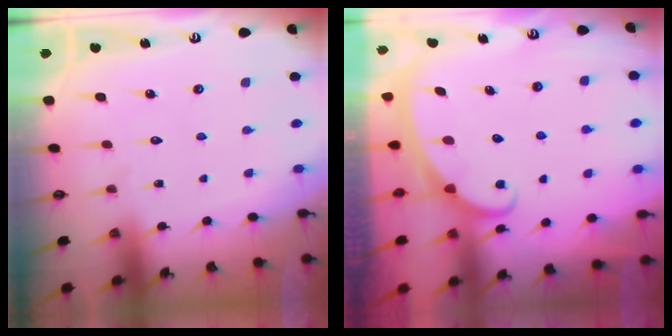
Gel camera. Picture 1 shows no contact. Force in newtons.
{"total": 2.5, "press": 2.5, "slide": 0.3}